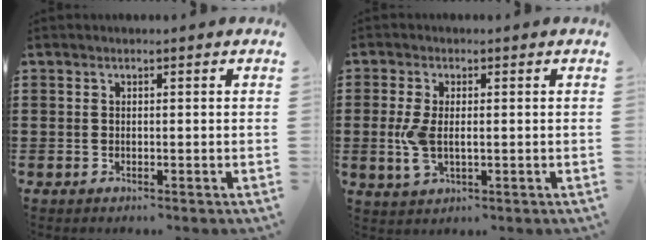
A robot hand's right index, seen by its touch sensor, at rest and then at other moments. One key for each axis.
{"total": 4.5, "fx": -0.2, "fy": 2.3, "fz": 3.9, "tx": -0.095, "ty": -0.003, "tz": -0.009}